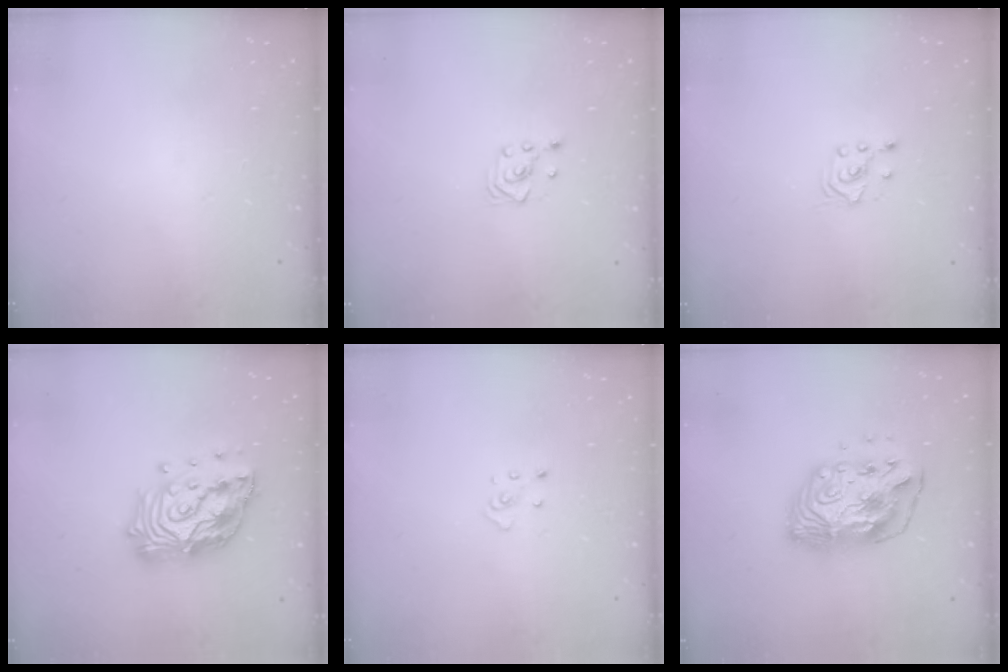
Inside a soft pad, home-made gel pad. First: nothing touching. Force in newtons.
{"total": 3.0, "press": 2.6, "slide": 1.5}
{"total": 2.6, "press": 2.4, "slide": 0.8}
{"total": 19.2, "press": 19.1, "slide": 1.9}
{"total": 2.9, "press": 2.9, "slide": 0.2}
{"total": 13.7, "press": 13.7, "slide": 1.0}